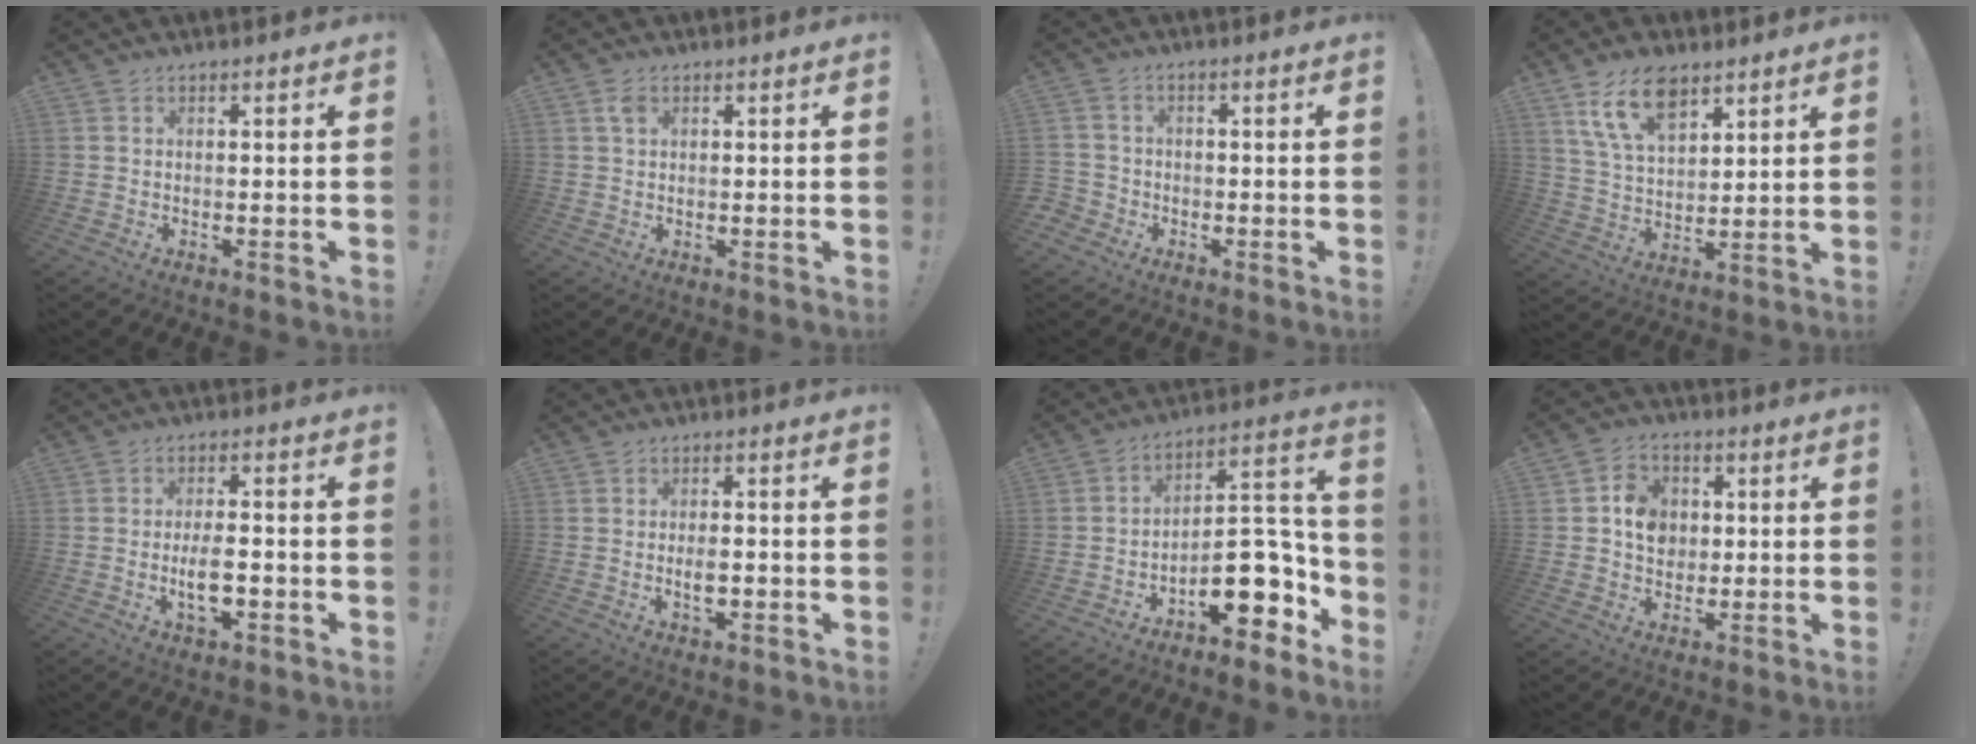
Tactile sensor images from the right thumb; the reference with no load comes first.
{"total": 2.5, "force": [1.2, 1.4, 1.6], "torque": [-0.026, 0.000, 0.020]}
{"total": 3.3, "force": [-1.6, 2.8, 0.8], "torque": [-0.027, 0.009, -0.029]}
{"total": 13.6, "force": [8.3, 7.2, 8.0], "torque": [-0.139, -0.029, 0.154]}
{"total": 7.4, "force": [-1.8, 3.2, 6.5], "torque": [-0.113, 0.000, -0.032]}
{"total": 3.7, "force": [-0.9, 1.8, 3.1], "torque": [-0.047, 0.001, -0.019]}
{"total": 17.3, "force": [-6.8, 8.9, 13.1], "torque": [-0.160, 0.040, -0.097]}
{"total": 9.0, "force": [0.8, 7.9, 4.3], "torque": [-0.060, 0.009, 0.021]}